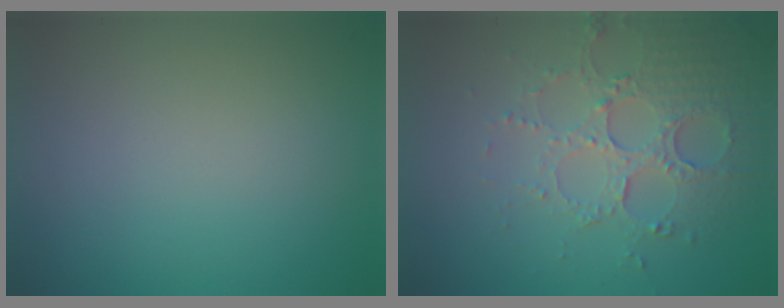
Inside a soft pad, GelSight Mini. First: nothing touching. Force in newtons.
{"total": 5.3, "press": 3.8, "slide": 3.7}